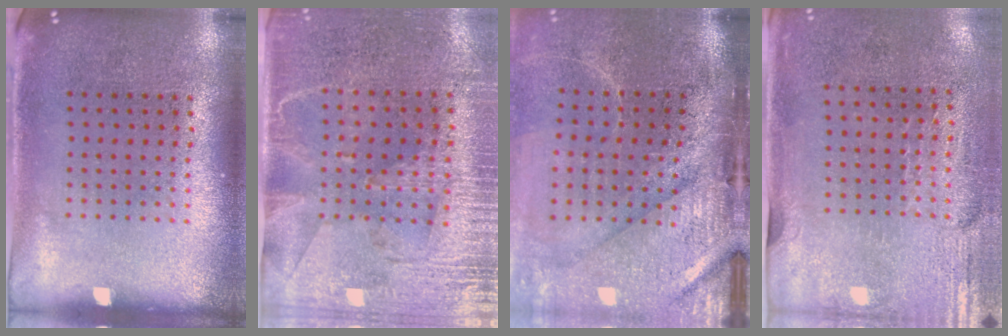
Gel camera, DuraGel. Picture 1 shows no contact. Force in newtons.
{"total": 3.0, "press": 2.7, "slide": 1.3}
{"total": 4.2, "press": 3.6, "slide": 2.3}
{"total": 2.9, "press": 2.4, "slide": 1.6}